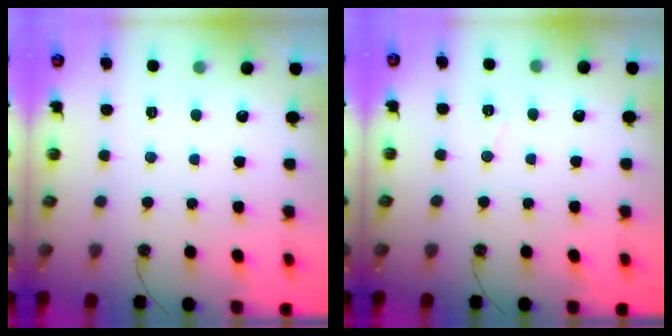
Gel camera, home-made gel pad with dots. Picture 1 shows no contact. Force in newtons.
{"total": 5.7, "press": 3.5, "slide": 4.4}